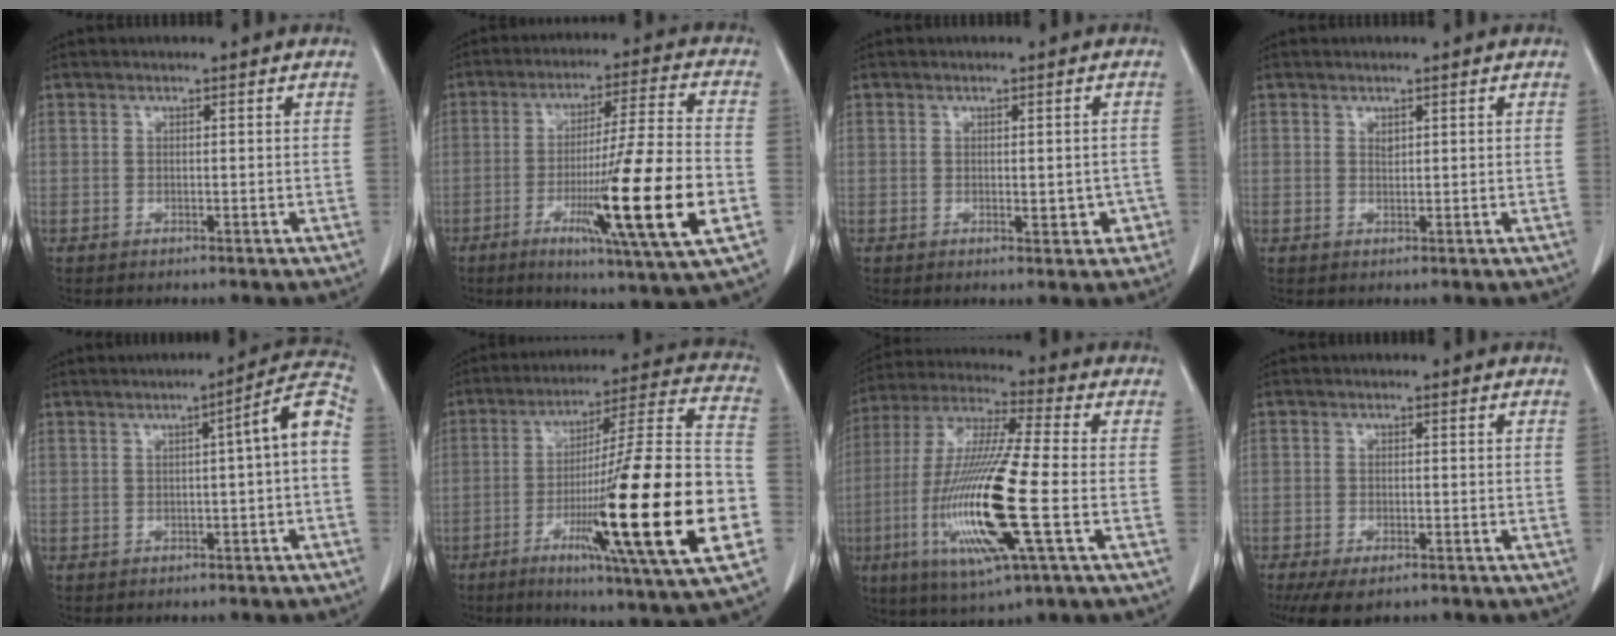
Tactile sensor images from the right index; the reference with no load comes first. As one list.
[{"total": 18.3, "force": [-5.2, -0.8, 17.5], "torque": [-0.287, -0.024, -0.086]}, {"total": 3.0, "force": [-0.8, 1.6, 2.4], "torque": [-0.021, 0.002, -0.003]}, {"total": 0.7, "force": [0.5, 0.4, 0.4], "torque": [-0.006, -0.003, 0.009]}, {"total": 6.0, "force": [-0.5, 0.1, 6.0], "torque": [-0.075, 0.017, -0.010]}, {"total": 26.8, "force": [-7.4, 0.3, 25.8], "torque": [-0.372, -0.021, -0.125]}, {"total": 19.0, "force": [-4.5, 1.1, 18.4], "torque": [-0.389, -0.019, -0.086]}, {"total": 5.8, "force": [-4.1, 2.2, 3.3], "torque": [-0.053, -0.011, -0.066]}]